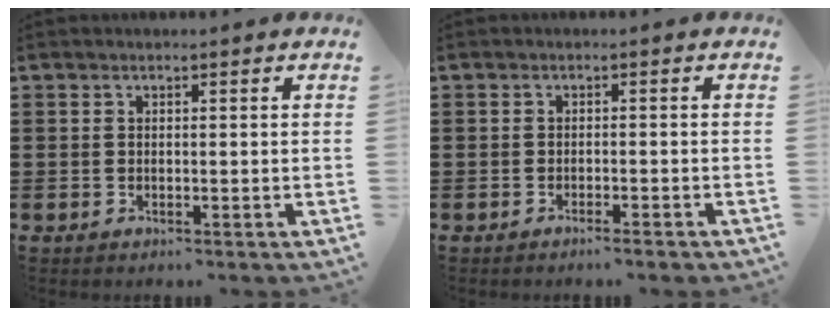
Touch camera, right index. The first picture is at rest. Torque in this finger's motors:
{"motor_torque": [1.13, 1.01, 0.01, 0.01]}